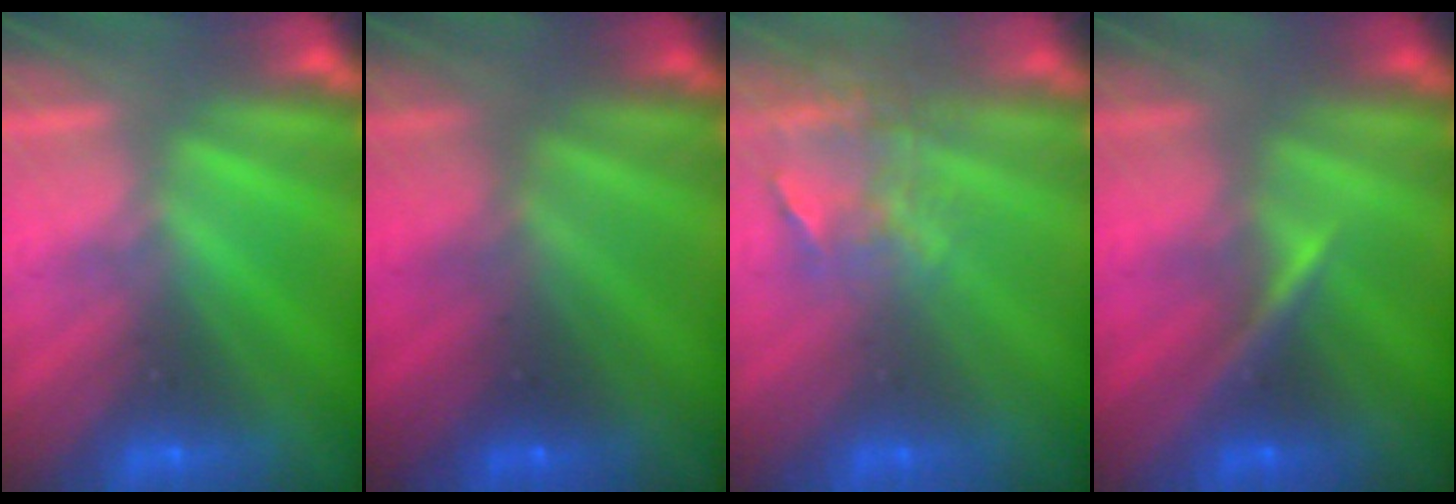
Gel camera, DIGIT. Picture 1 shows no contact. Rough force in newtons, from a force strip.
{"total": 1.8}
{"total": 4.4}
{"total": 3.0}